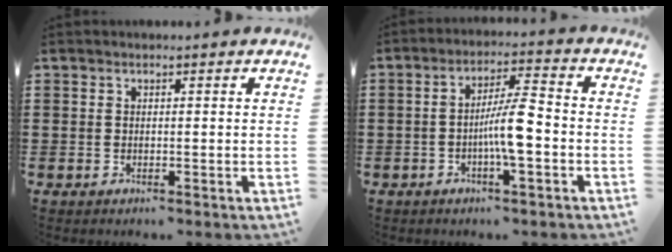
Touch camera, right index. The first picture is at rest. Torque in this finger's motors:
{"motor_torque": [1.55, 0.59, 0.74, 0.12]}